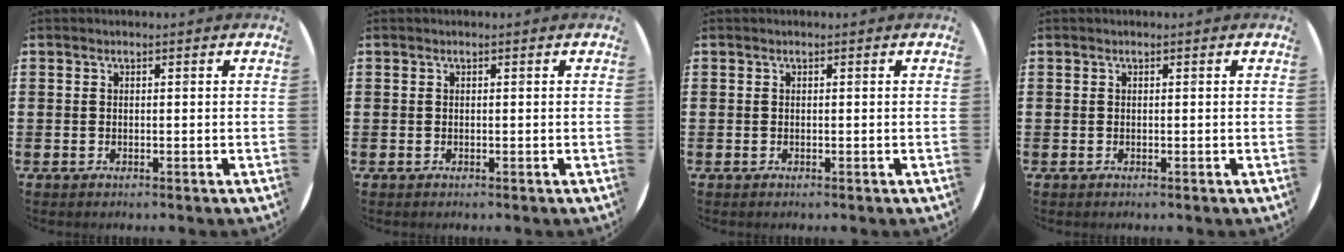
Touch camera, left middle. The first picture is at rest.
{"total": 0.0}
{"total": 0.0}
{"total": 0.0}